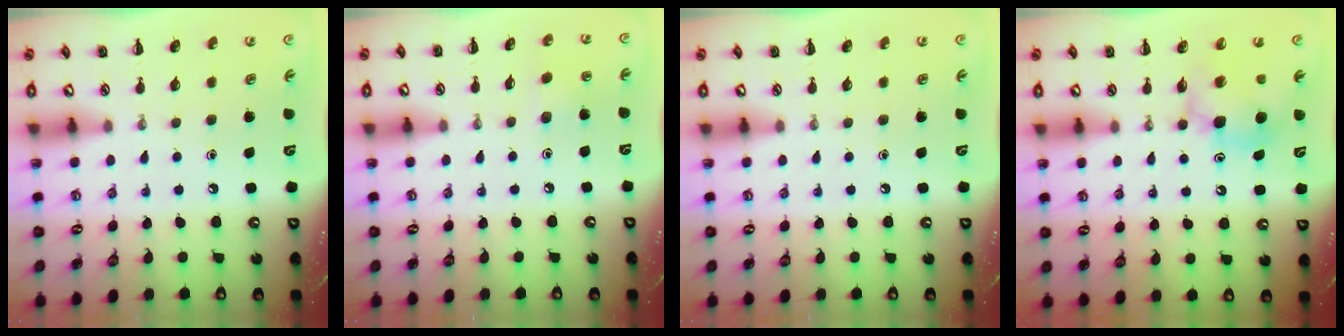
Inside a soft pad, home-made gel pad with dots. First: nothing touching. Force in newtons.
{"total": 3.4, "press": 3.2, "slide": 1.0}
{"total": 0.0}
{"total": 8.4, "press": 8.3, "slide": 1.0}